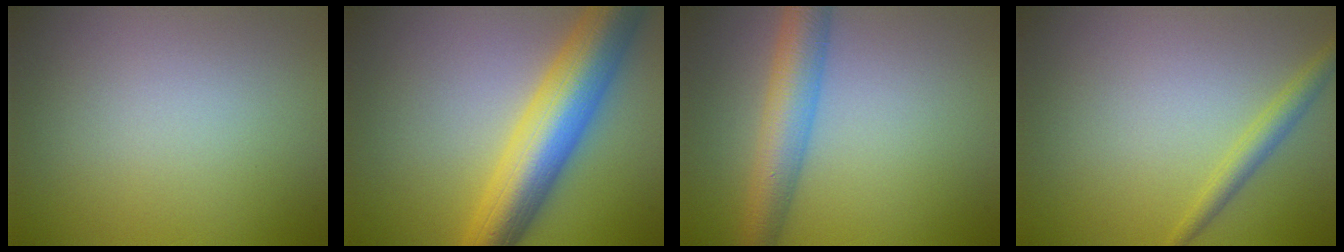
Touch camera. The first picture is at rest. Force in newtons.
{"total": 9.5, "press": 9.5, "slide": 0.3}
{"total": 5.2, "press": 5.2, "slide": 0.2}
{"total": 1.9, "press": 1.9, "slide": 0.1}